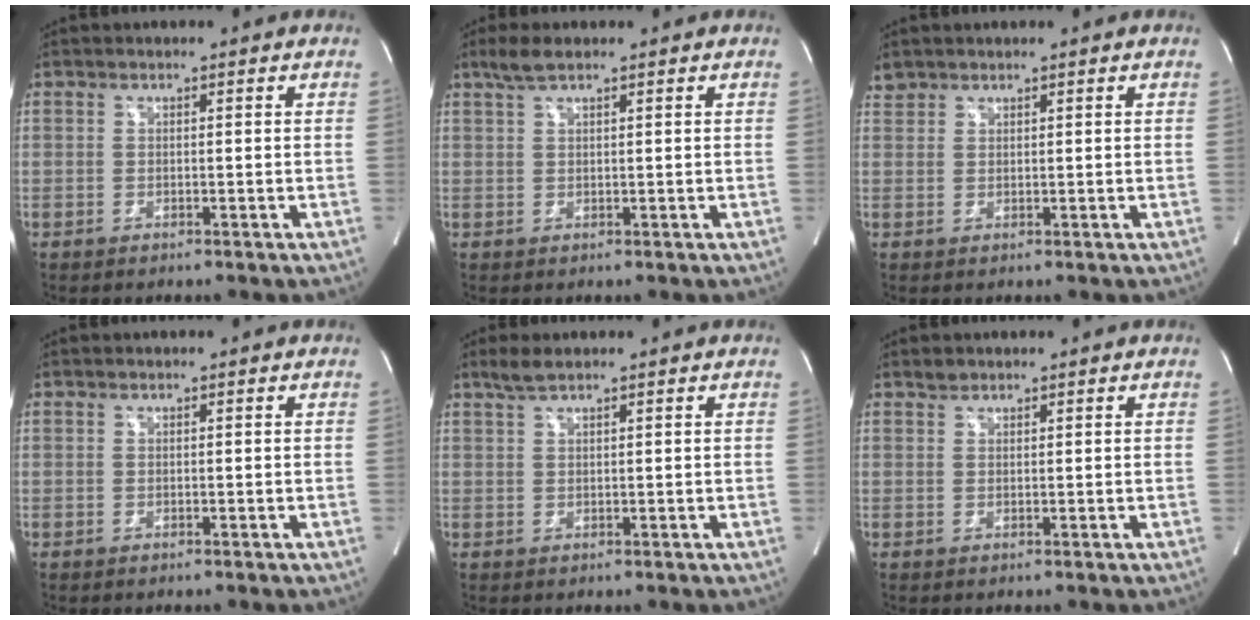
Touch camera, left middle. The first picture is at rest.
{"total": 2.9, "force": [2.2, 0.5, 1.9], "torque": [-0.048, 0.011, 0.045]}
{"total": 1.7, "force": [1.4, 0.8, -0.2], "torque": [0.003, 0.010, 0.027]}
{"total": 0.0}
{"total": 2.2, "force": [1.8, 0.2, 1.3], "torque": [-0.036, 0.007, 0.038]}
{"total": 1.1, "force": [0.9, 0.5, 0.1], "torque": [-0.001, 0.002, 0.015]}